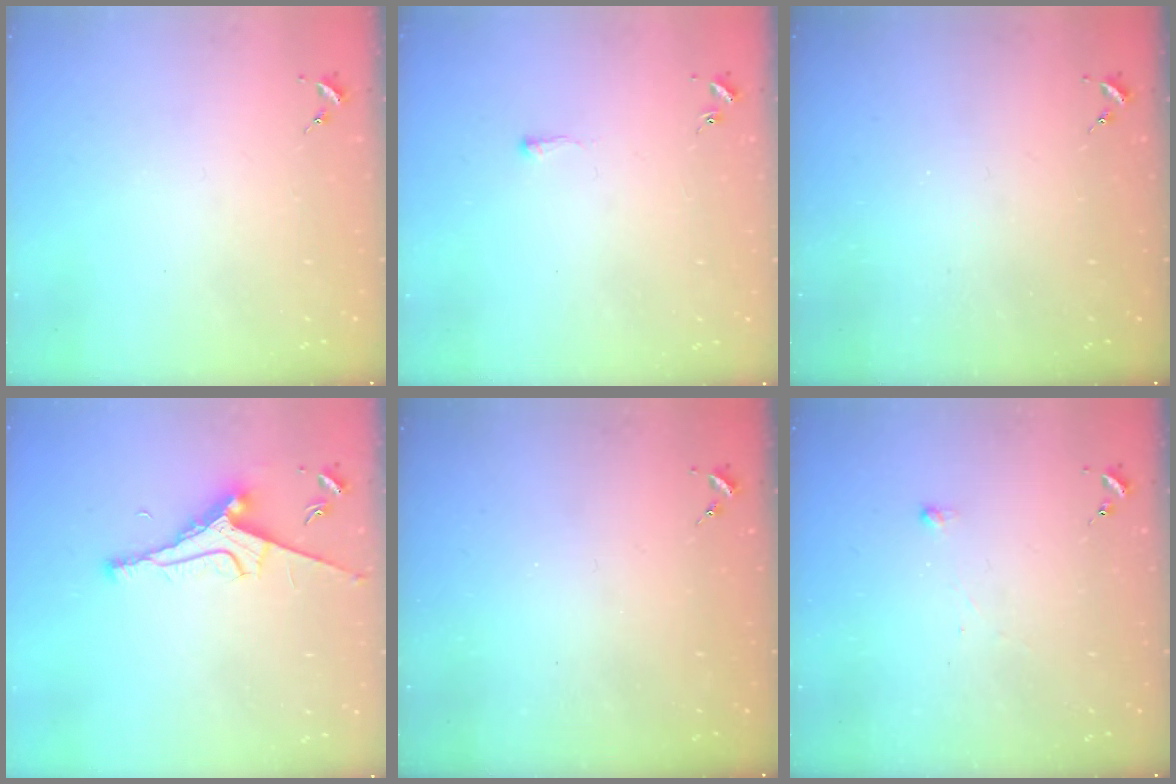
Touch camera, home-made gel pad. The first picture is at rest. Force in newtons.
{"total": 1.9, "press": 1.8, "slide": 0.3}
{"total": 0.0}
{"total": 9.3, "press": 9.2, "slide": 1.3}
{"total": 0.0}
{"total": 3.1, "press": 3.1, "slide": 0.3}